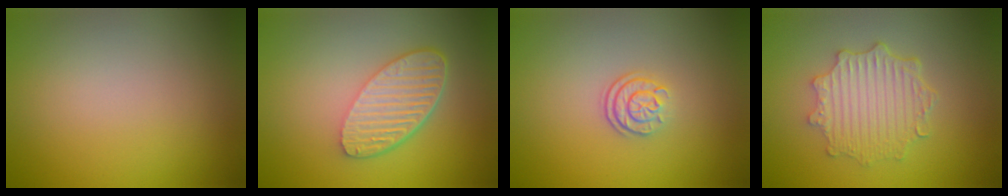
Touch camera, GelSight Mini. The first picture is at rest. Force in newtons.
{"total": 5.6, "press": 4.2, "slide": 3.7}
{"total": 2.4, "press": 1.8, "slide": 1.5}
{"total": 4.9, "press": 3.9, "slide": 2.9}